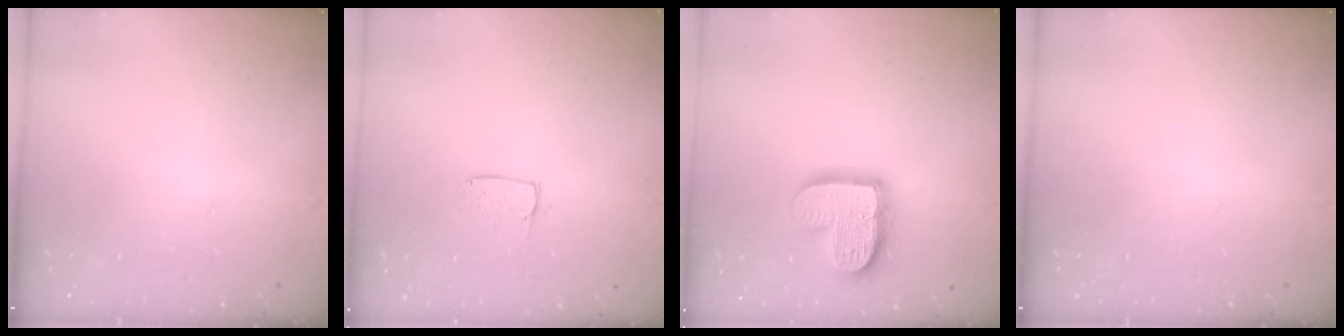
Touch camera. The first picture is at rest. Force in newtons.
{"total": 4.5, "press": 4.5, "slide": 0.3}
{"total": 14.9, "press": 14.9, "slide": 1.1}
{"total": 0.0}